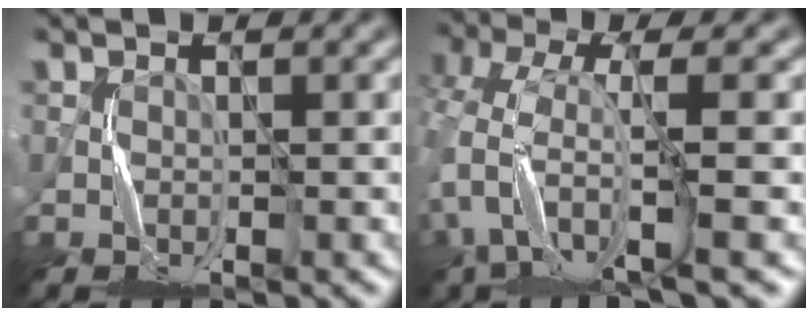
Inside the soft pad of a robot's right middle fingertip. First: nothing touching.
{"total": 6.4, "force": [-1.8, 2.1, 5.7], "torque": [-0.119, -0.010, -0.045]}